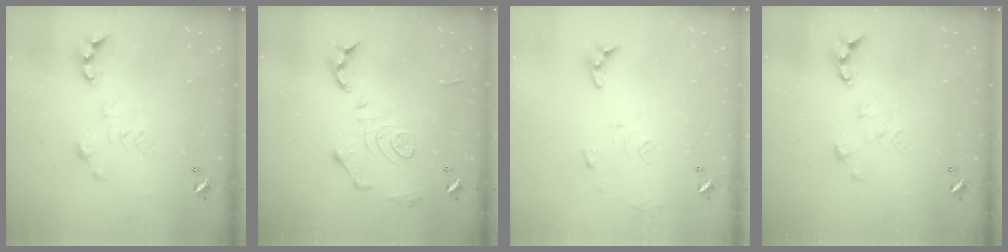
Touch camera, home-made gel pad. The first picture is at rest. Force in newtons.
{"total": 14.2, "press": 14.1, "slide": 1.2}
{"total": 9.3, "press": 9.3, "slide": 0.6}
{"total": 0.0}